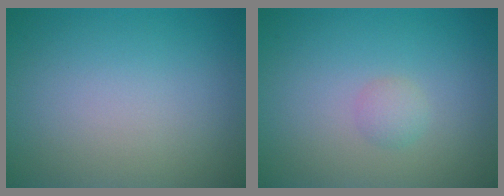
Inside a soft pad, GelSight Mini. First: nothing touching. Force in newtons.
{"total": 1.2, "press": 1.2, "slide": 0.0}